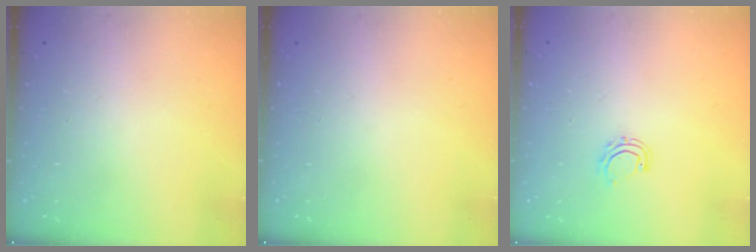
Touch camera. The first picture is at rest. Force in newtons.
{"total": 0.0}
{"total": 5.3, "press": 5.2, "slide": 1.0}